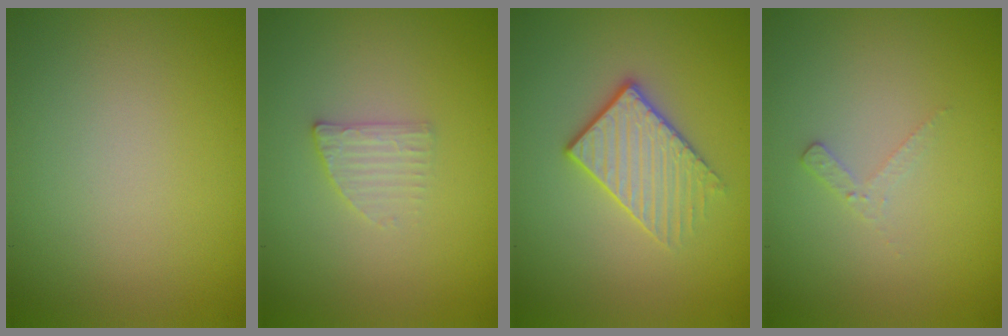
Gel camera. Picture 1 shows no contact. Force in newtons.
{"total": 1.6, "press": 1.5, "slide": 0.3}
{"total": 3.2, "press": 3.0, "slide": 1.3}
{"total": 1.2, "press": 1.1, "slide": 0.3}